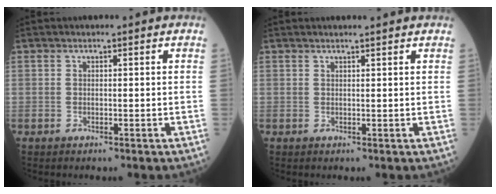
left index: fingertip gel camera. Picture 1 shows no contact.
{"total": 2.2, "force": [2.1, -0.3, 0.8], "torque": [-0.012, 0.006, 0.027]}